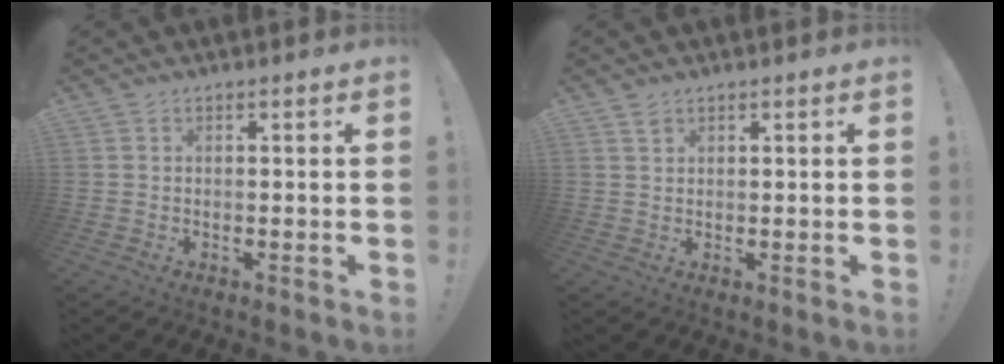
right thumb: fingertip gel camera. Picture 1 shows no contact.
{"total": 1.5, "force": [1.2, 0.7, 0.6], "torque": [0.001, -0.008, 0.020]}